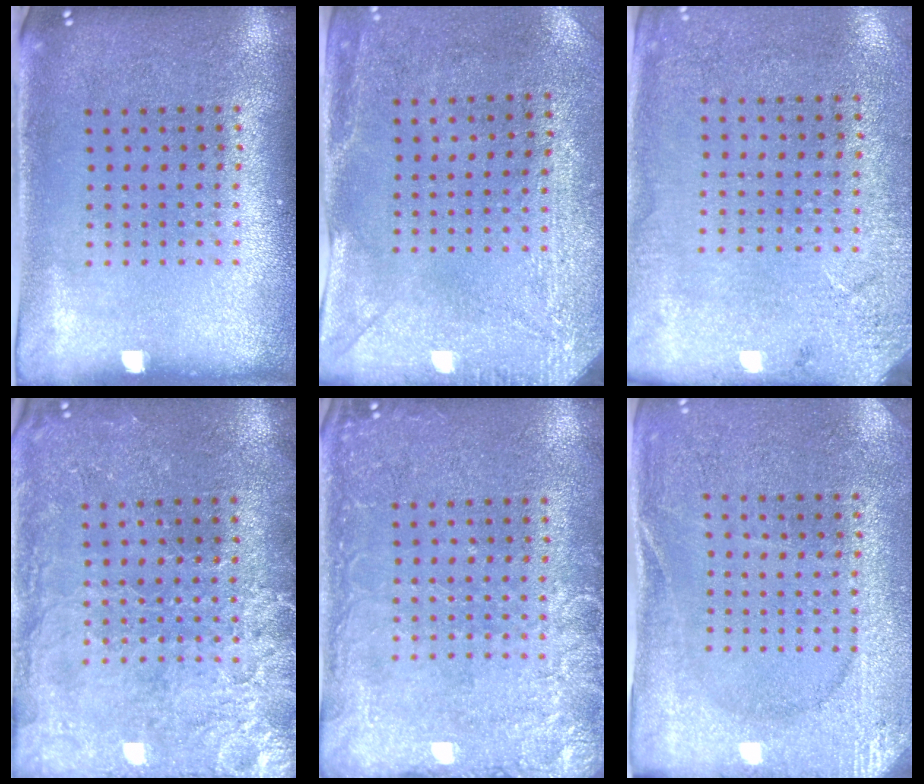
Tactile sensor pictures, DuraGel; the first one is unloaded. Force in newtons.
{"total": 3.1, "press": 2.4, "slide": 2.0}
{"total": 2.6, "press": 2.2, "slide": 1.3}
{"total": 3.3, "press": 3.2, "slide": 0.9}
{"total": 3.5, "press": 3.5, "slide": 0.5}
{"total": 2.7, "press": 2.6, "slide": 0.4}